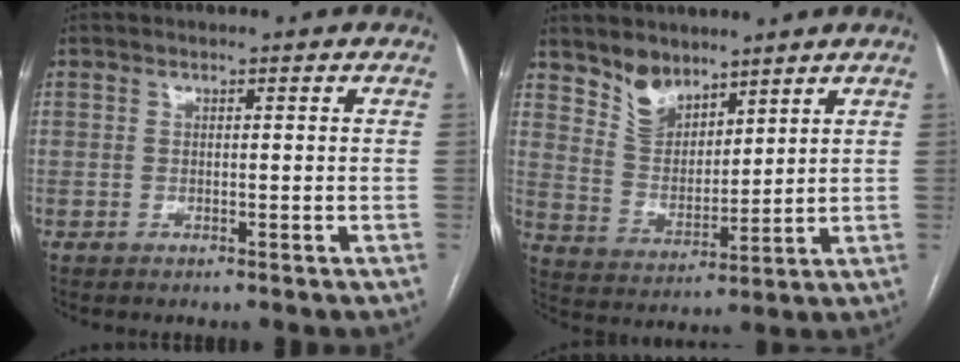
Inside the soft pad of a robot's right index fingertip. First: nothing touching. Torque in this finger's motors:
{"motor_torque": [0.60, 0.72, 0.03, 0.06]}